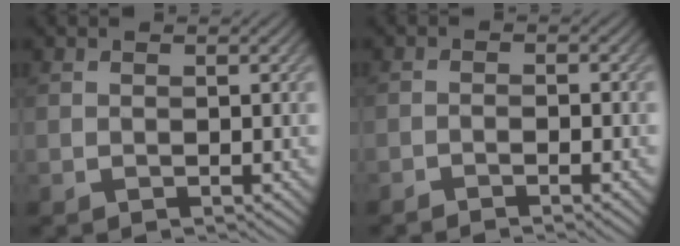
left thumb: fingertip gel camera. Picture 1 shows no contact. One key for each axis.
{"total": 2.4, "fx": -1.8, "fy": 0.2, "fz": 1.6, "tx": -0.035, "ty": 0.007, "tz": -0.032}